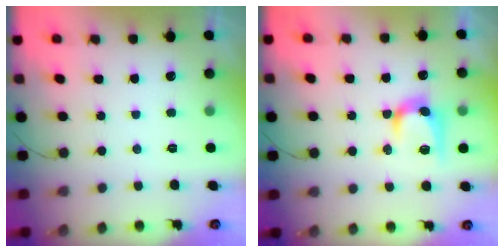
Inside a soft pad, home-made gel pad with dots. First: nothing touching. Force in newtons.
{"total": 11.9, "press": 11.9, "slide": 0.8}